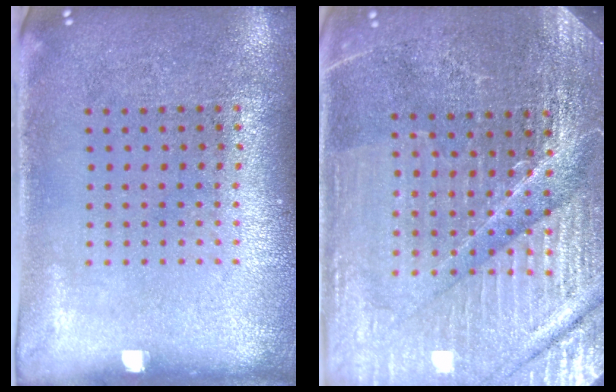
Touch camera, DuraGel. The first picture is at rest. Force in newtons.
{"total": 4.8, "press": 4.6, "slide": 1.5}